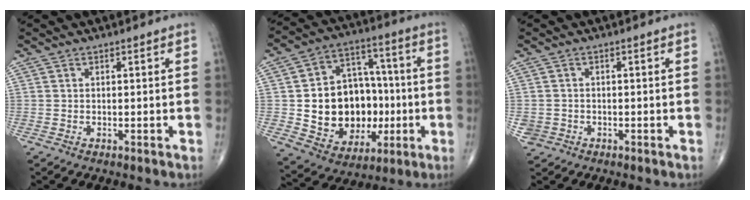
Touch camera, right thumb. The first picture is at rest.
{"total": 20.4, "force": [-1.9, 15.4, 13.2], "torque": [-0.161, 0.031, -0.007]}
{"total": 2.1, "force": [-0.6, 2.0, 0.3], "torque": [-0.001, 0.007, -0.006]}